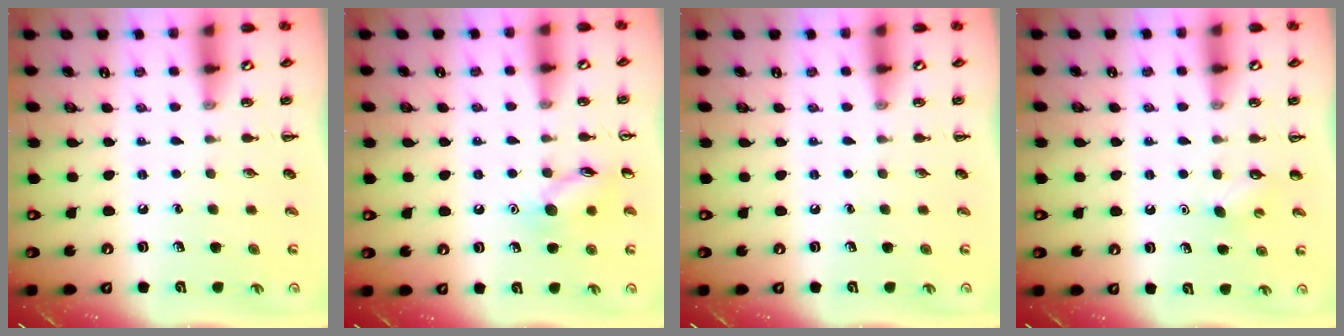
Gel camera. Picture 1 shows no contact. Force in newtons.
{"total": 9.3, "press": 9.3, "slide": 0.5}
{"total": 0.0}
{"total": 2.8, "press": 2.7, "slide": 0.8}